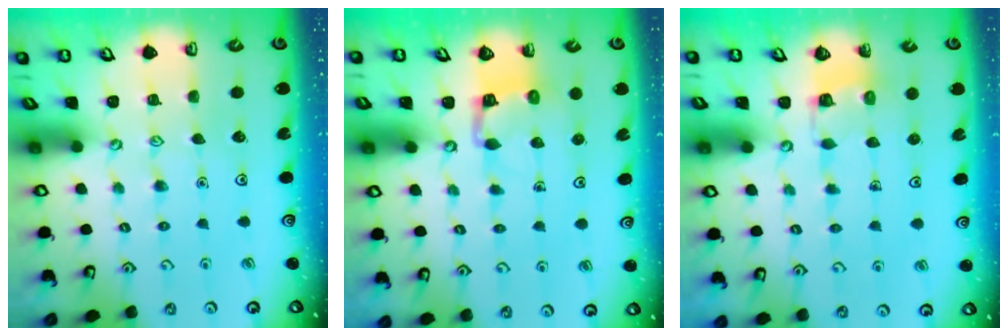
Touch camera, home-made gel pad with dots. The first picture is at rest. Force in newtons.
{"total": 2.8, "press": 2.8, "slide": 0.2}
{"total": 2.8, "press": 2.8, "slide": 0.2}